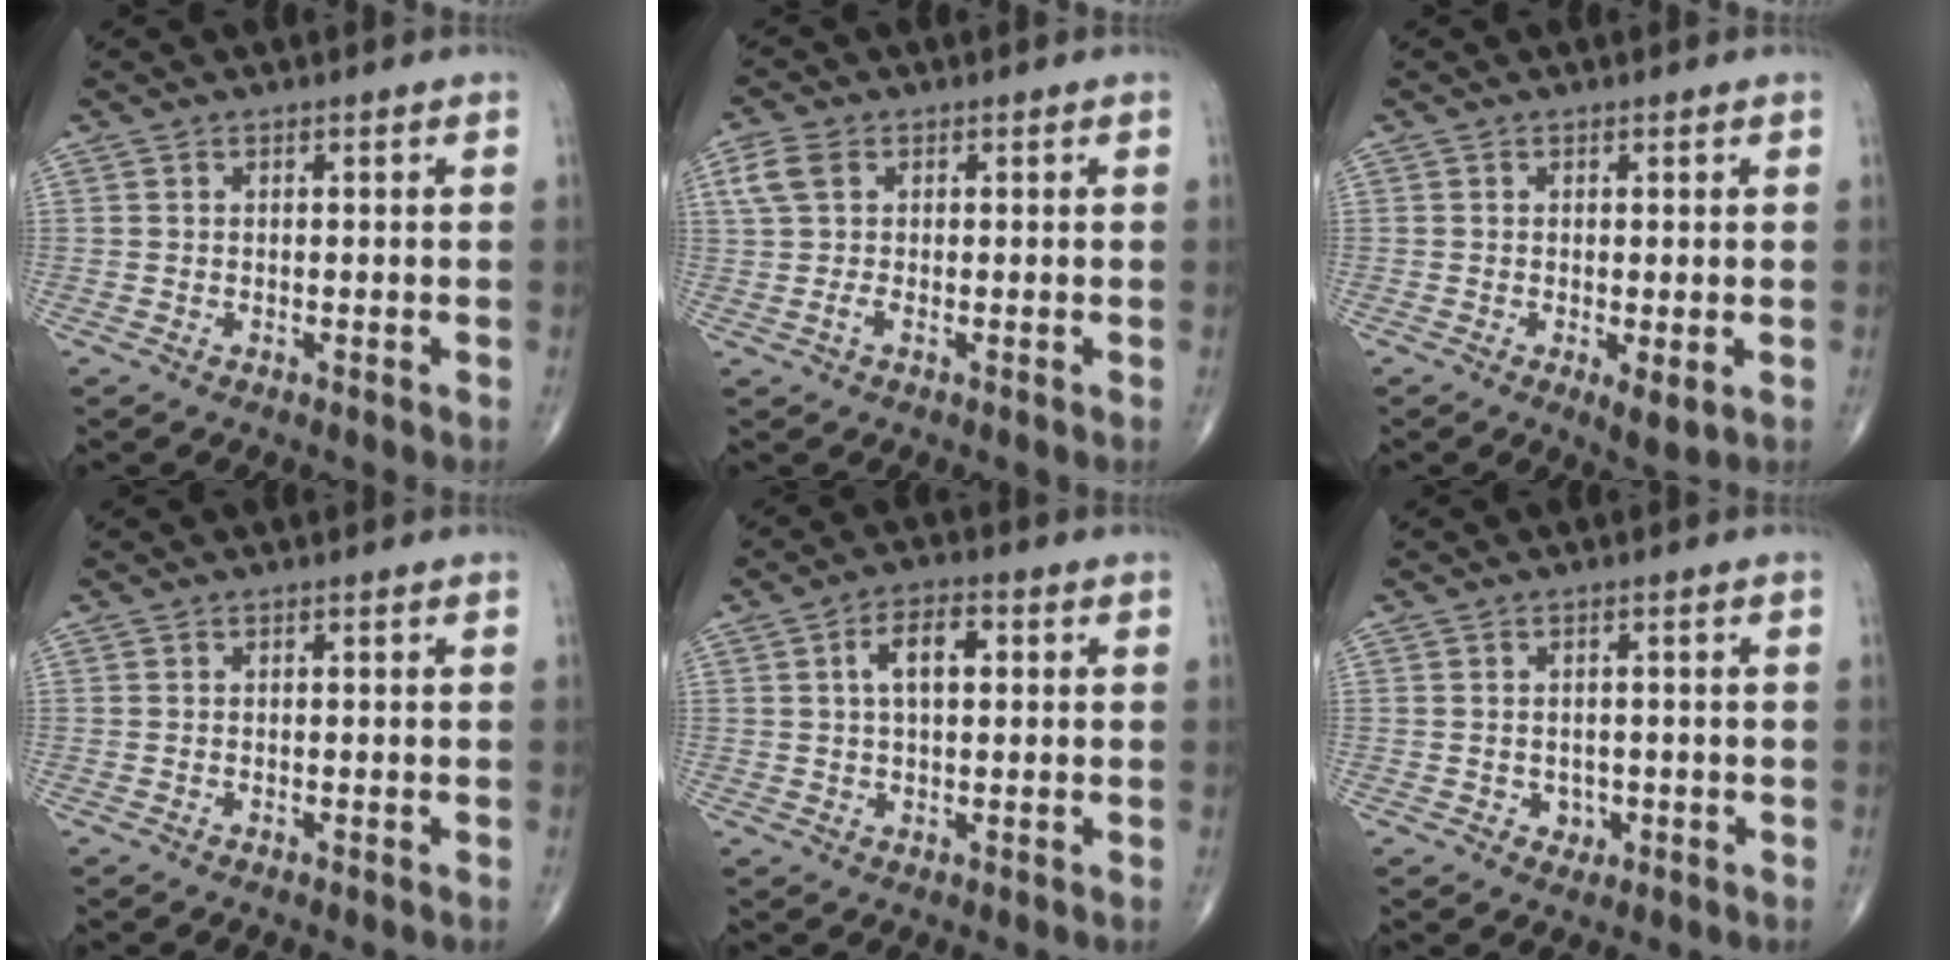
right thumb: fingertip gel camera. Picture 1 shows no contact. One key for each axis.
{"total": 4.6, "fx": 0.9, "fy": 3.0, "fz": 3.3, "tx": -0.080, "ty": 0.012, "tz": 0.014}
{"total": 3.2, "fx": -0.7, "fy": 1.0, "fz": 2.9, "tx": -0.045, "ty": -0.011, "tz": -0.012}
{"total": 0.0}
{"total": 6.2, "fx": 1.3, "fy": 3.2, "fz": 5.1, "tx": -0.085, "ty": 0.014, "tz": 0.018}
{"total": 2.2, "fx": -0.7, "fy": 1.8, "fz": 0.9, "tx": 0.002, "ty": 0.004, "tz": -0.007}